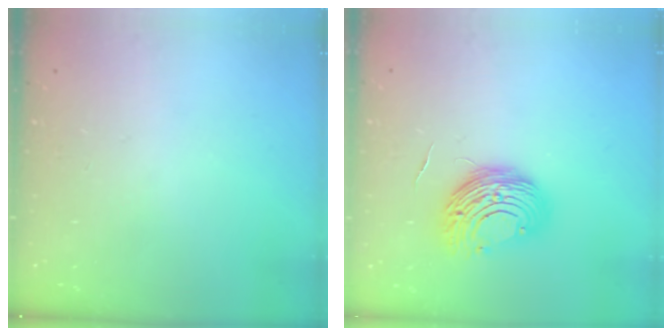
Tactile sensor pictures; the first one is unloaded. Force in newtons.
{"total": 11.3, "press": 11.2, "slide": 1.2}